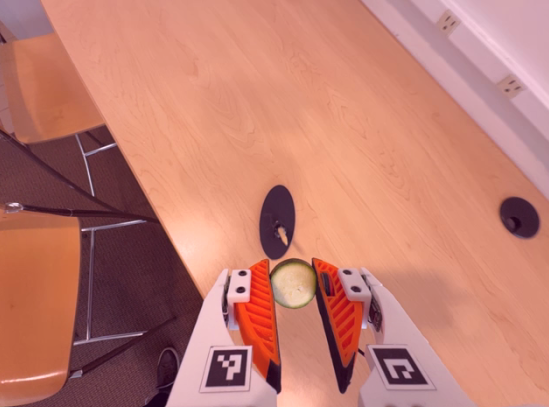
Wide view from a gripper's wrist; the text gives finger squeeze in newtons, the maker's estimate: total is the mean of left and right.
{"total": 9.3, "left": 9.0, "right": 9.6}